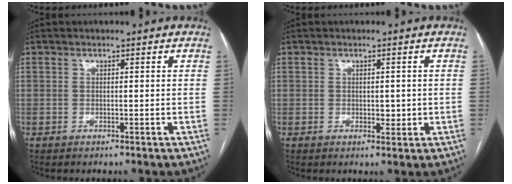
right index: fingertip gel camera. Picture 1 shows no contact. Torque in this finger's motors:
{"motor_torque": [0.21, 0.19, 0.02, 0.03]}